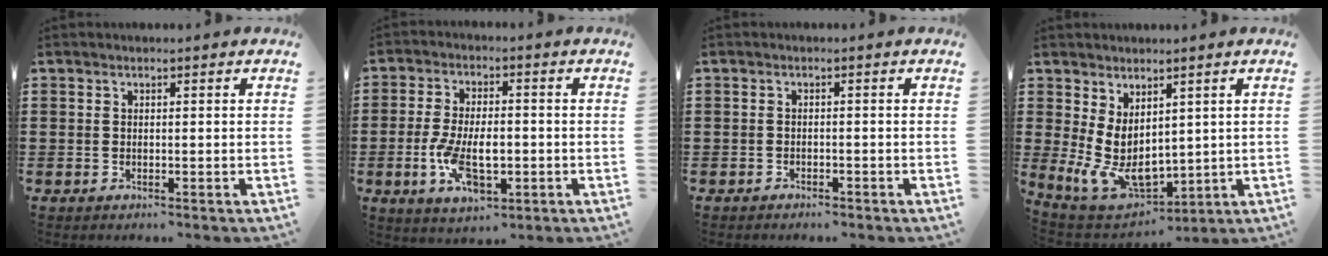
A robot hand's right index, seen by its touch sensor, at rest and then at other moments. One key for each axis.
{"total": 8.8, "fx": -2.0, "fy": 4.3, "fz": 7.4, "tx": -0.159, "ty": 0.000, "tz": -0.038}
{"total": 0.9, "fx": -0.9, "fy": 0.3, "fz": 0.0, "tx": -0.005, "ty": 0.003, "tz": -0.020}
{"total": 8.0, "fx": 1.6, "fy": 5.4, "fz": 5.6, "tx": -0.135, "ty": -0.022, "tz": 0.033}